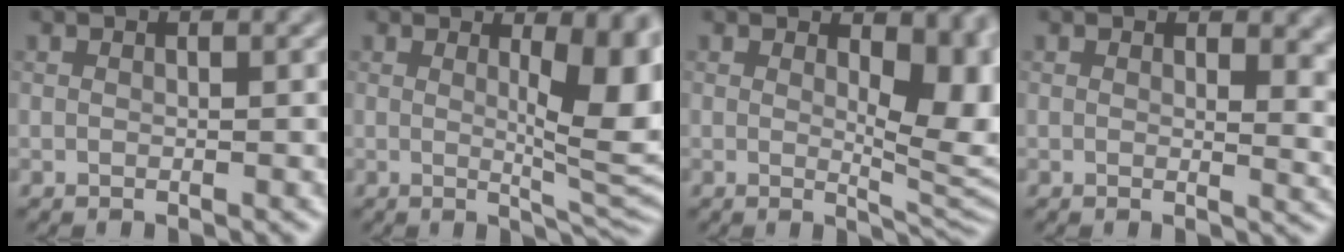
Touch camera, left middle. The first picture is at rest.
{"total": 7.9, "force": [1.3, 2.3, 7.4], "torque": [-0.092, -0.010, 0.025]}
{"total": 7.1, "force": [1.5, 3.4, 6.0], "torque": [-0.075, -0.015, 0.031]}
{"total": 3.7, "force": [1.5, 1.9, 2.7], "torque": [-0.025, -0.011, 0.022]}